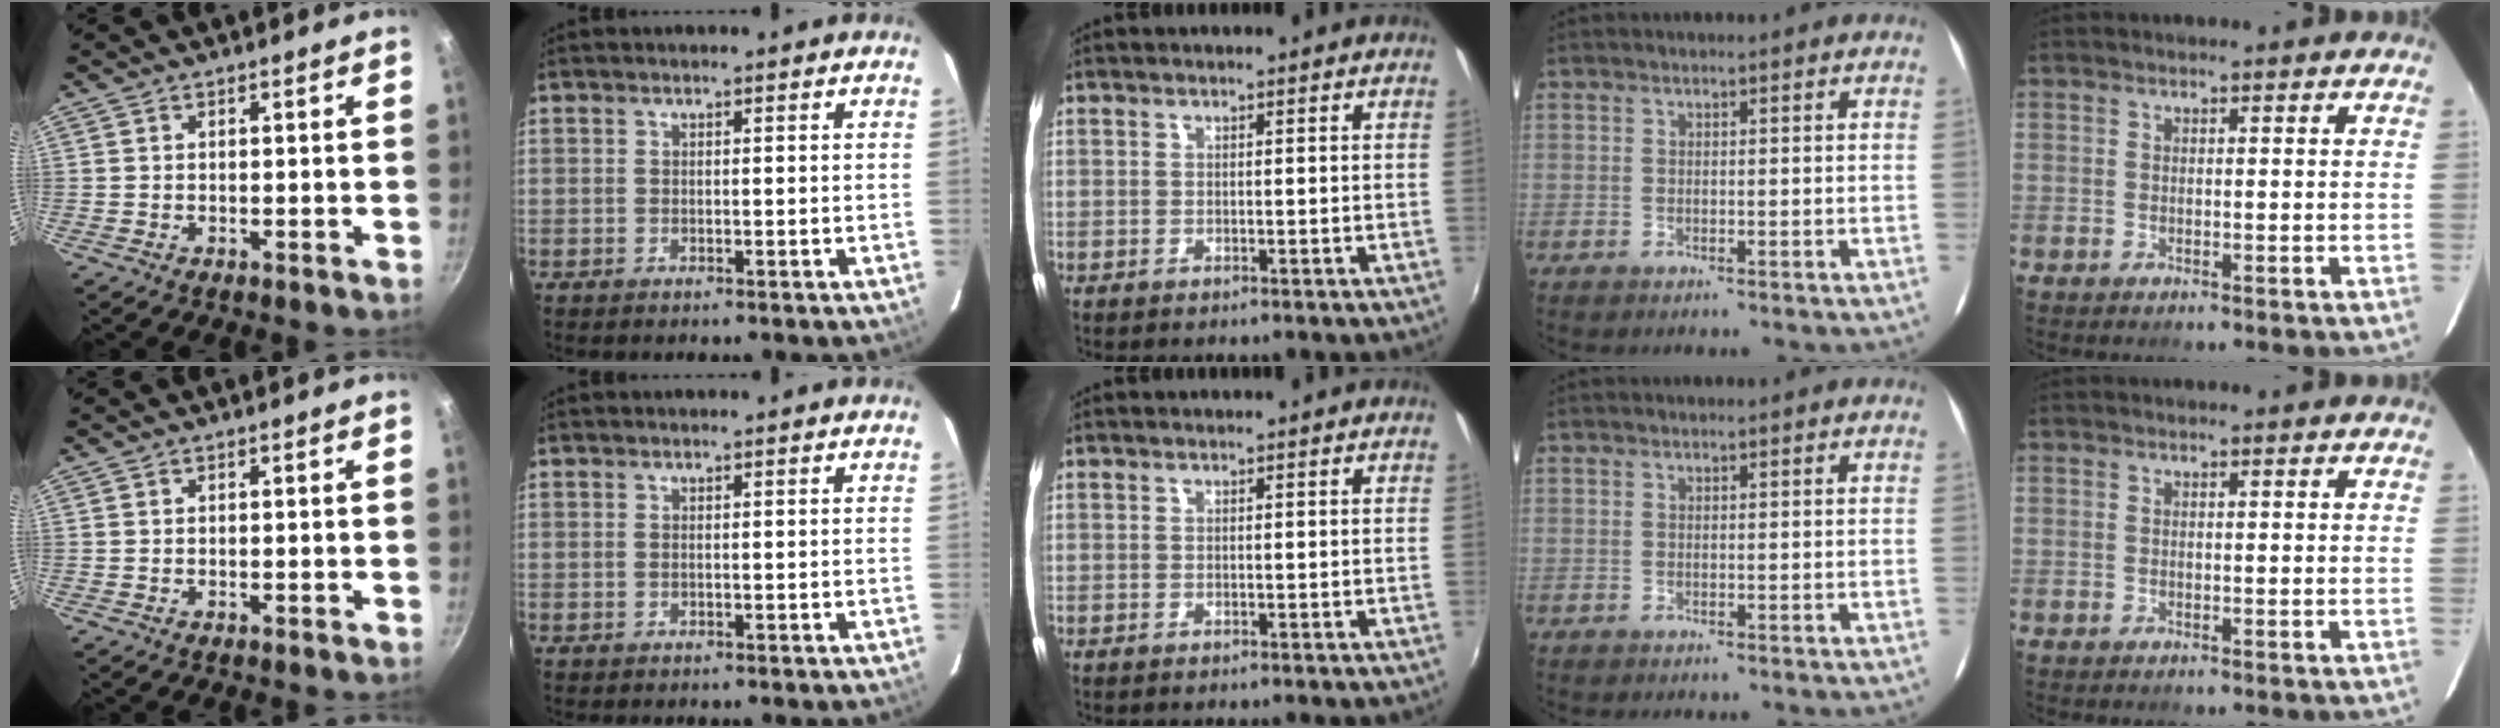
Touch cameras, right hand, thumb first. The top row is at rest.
{}